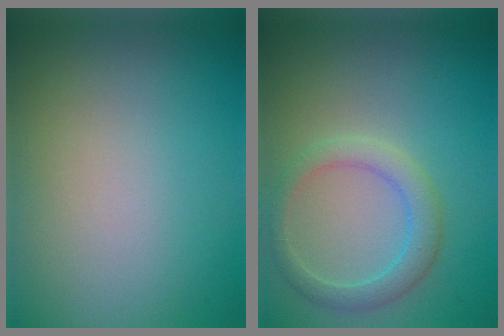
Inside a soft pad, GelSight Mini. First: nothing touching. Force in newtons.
{"total": 2.8, "press": 2.8, "slide": 0.1}